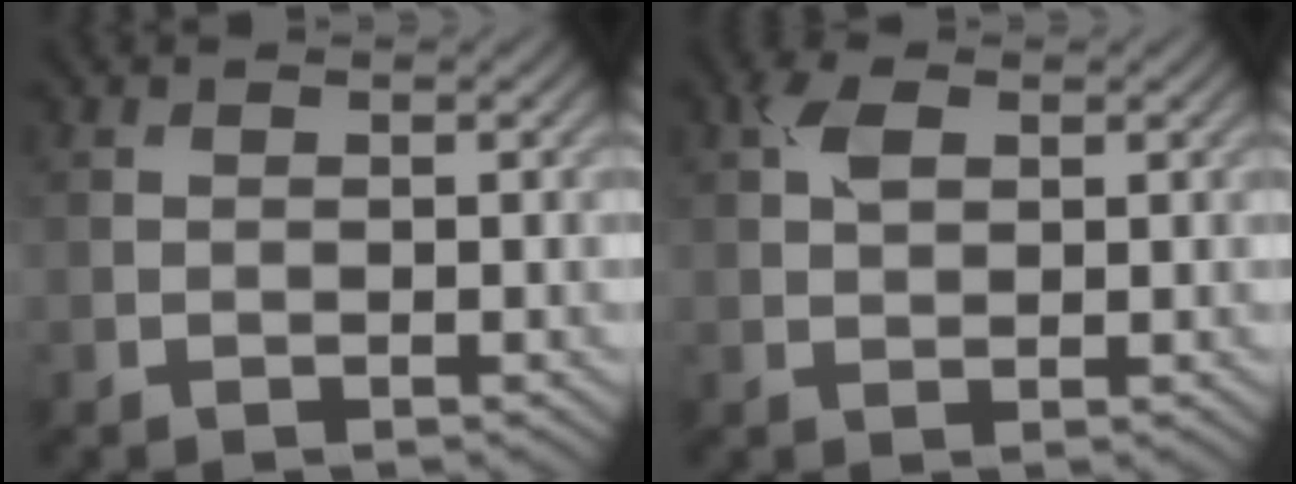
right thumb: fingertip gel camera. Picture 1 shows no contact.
{"total": 2.8, "force": [1.1, 1.6, 2.0], "torque": [-0.046, 0.005, 0.018]}